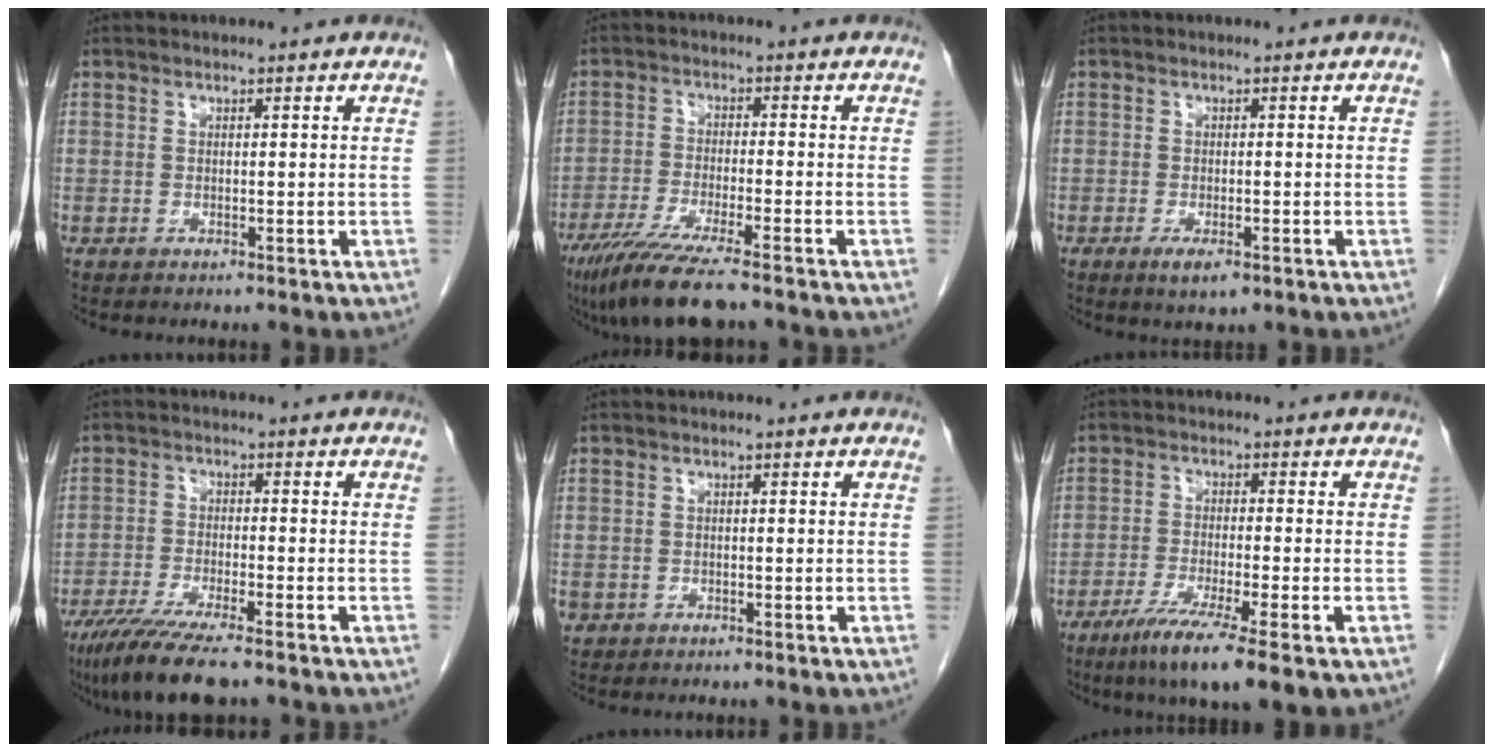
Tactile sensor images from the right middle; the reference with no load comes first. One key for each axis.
{"total": 10.5, "fx": -8.0, "fy": 0.5, "fz": 6.7, "tx": -0.118, "ty": -0.029, "tz": -0.134}
{"total": 5.1, "fx": -3.0, "fy": 0.6, "fz": 4.1, "tx": -0.078, "ty": -0.014, "tz": -0.049}
{"total": 9.7, "fx": -7.4, "fy": 0.8, "fz": 6.2, "tx": -0.104, "ty": -0.024, "tz": -0.124}
{"total": 1.2, "fx": -0.4, "fy": 1.0, "fz": 0.3, "tx": -0.007, "ty": 0.003, "tz": -0.003}
{"total": 10.4, "fx": -6.3, "fy": 0.5, "fz": 8.2, "tx": -0.140, "ty": -0.027, "tz": -0.099}